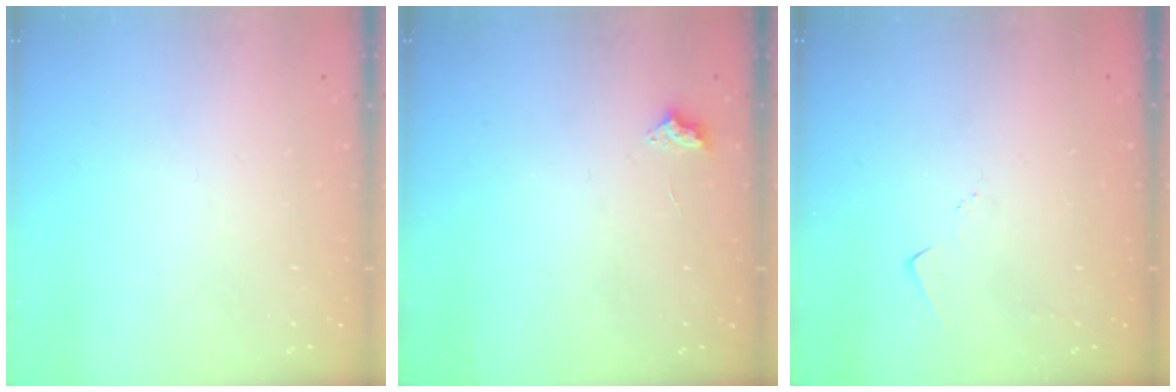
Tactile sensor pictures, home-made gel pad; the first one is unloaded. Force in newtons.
{"total": 2.5, "press": 2.5, "slide": 0.4}
{"total": 3.3, "press": 3.2, "slide": 0.4}